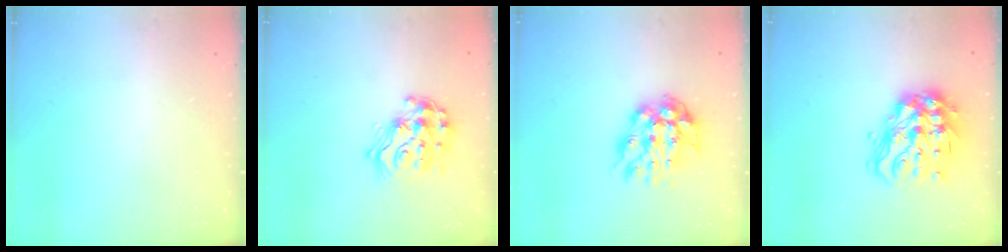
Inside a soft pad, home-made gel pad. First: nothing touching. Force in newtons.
{"total": 14.5, "press": 14.4, "slide": 1.0}
{"total": 12.3, "press": 12.3, "slide": 1.2}
{"total": 19.5, "press": 19.5, "slide": 1.4}